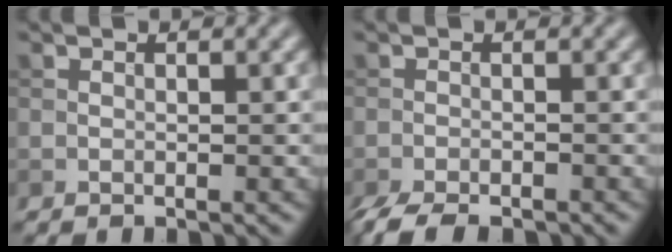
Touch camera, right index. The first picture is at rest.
{"total": 4.1, "force": [-3.4, 1.1, 2.1], "torque": [-0.035, -0.010, -0.065]}